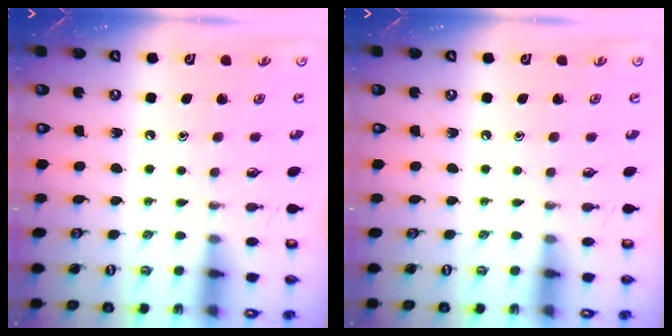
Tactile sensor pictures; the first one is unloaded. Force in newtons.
{"total": 0.0}